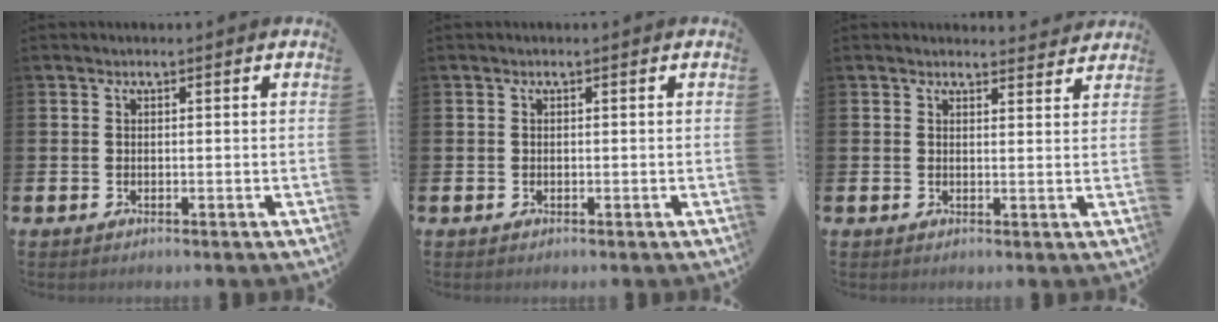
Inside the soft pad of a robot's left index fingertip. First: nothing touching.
{"total": 0.0}
{"total": 2.4, "force": [2.4, 0.4, -0.1], "torque": [0.006, -0.015, 0.041]}